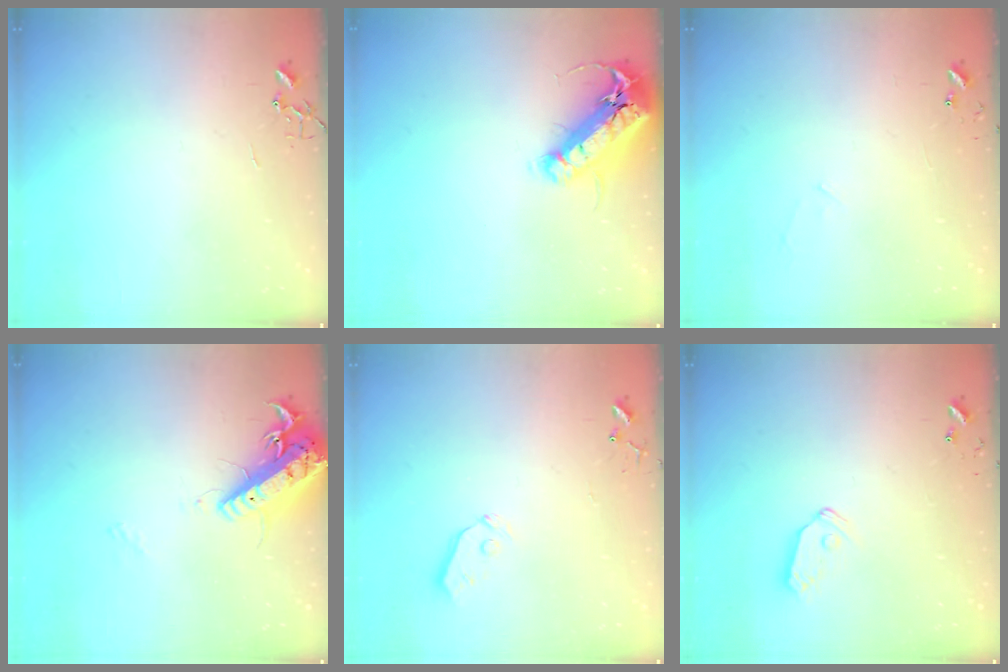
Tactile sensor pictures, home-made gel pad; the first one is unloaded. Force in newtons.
{"total": 18.8, "press": 18.4, "slide": 3.8}
{"total": 5.4, "press": 5.4, "slide": 0.4}
{"total": 17.1, "press": 16.8, "slide": 3.3}
{"total": 3.4, "press": 3.4, "slide": 0.4}
{"total": 7.2, "press": 7.2, "slide": 0.3}